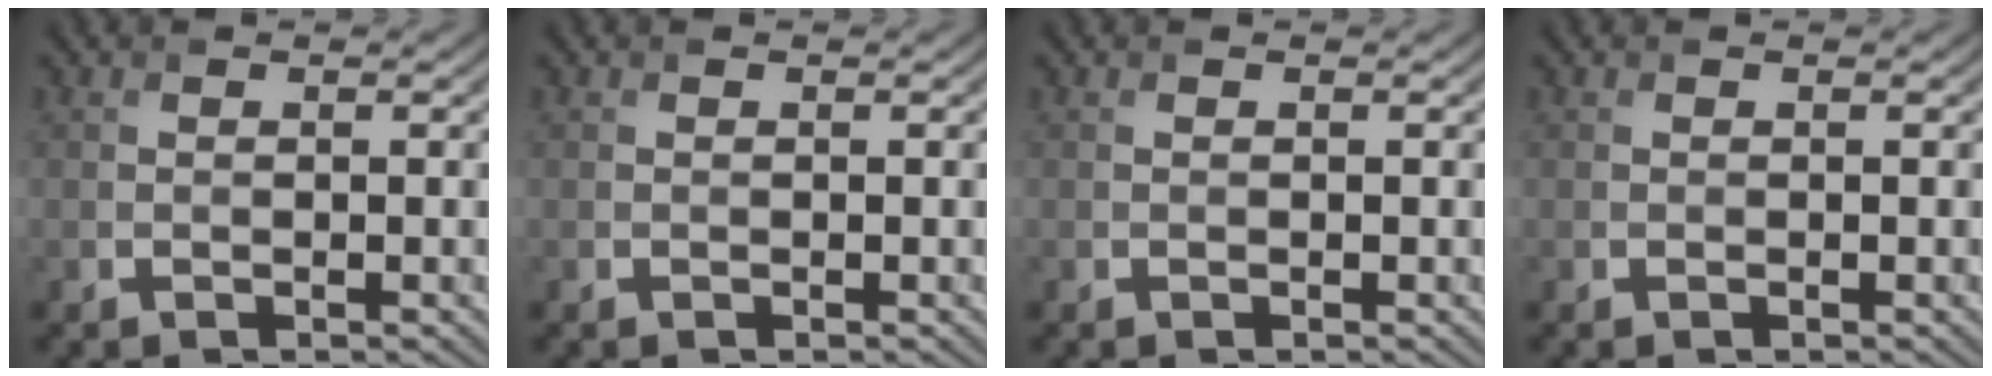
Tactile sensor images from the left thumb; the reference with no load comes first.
{"total": 0.0}
{"total": 0.0}
{"total": 0.0}